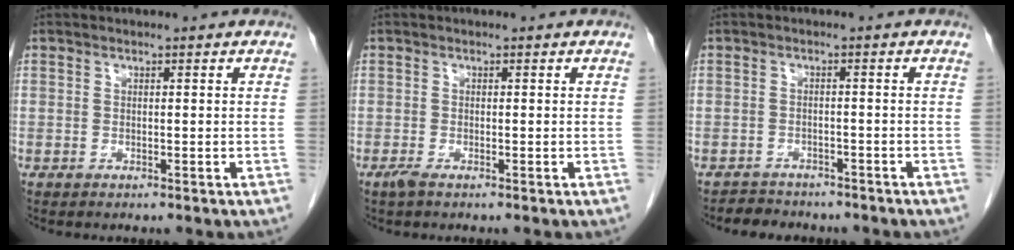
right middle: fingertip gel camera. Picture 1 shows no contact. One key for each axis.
{"total": 1.1, "fx": -0.8, "fy": 0.1, "fz": 0.7, "tx": -0.023, "ty": -0.004, "tz": -0.016}
{"total": 4.8, "fx": -4.2, "fy": 2.2, "fz": 0.7, "tx": -0.015, "ty": 0.003, "tz": -0.053}